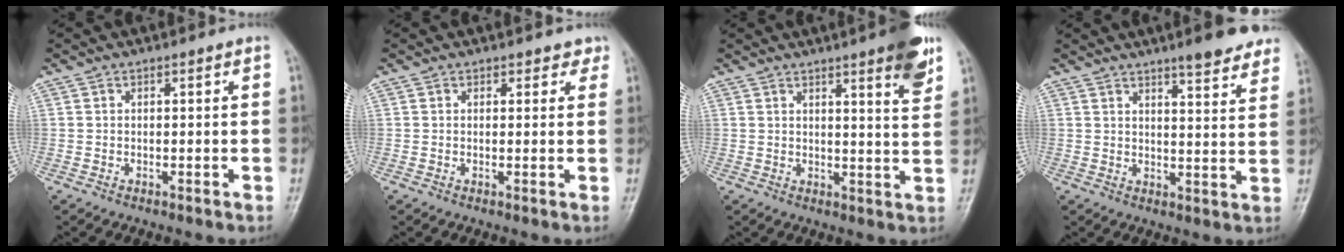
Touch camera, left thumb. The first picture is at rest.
{"total": 1.9, "force": [1.4, 1.3, 0.4], "torque": [0.022, -0.005, 0.009]}
{"total": 8.1, "force": [5.0, 1.0, 6.3], "torque": [-0.073, -0.027, 0.062]}
{"total": 9.9, "force": [7.7, 1.8, 6.0], "torque": [-0.055, -0.039, 0.091]}